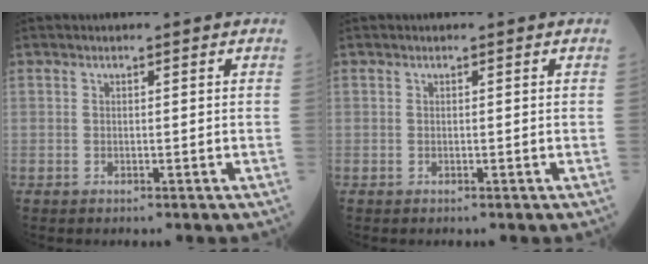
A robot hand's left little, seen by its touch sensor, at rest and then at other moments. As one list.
[{"total": 0.0}]